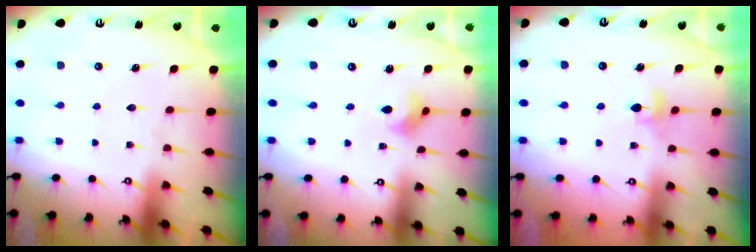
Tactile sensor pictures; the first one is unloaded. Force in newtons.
{"total": 3.2, "press": 3.1, "slide": 0.5}
{"total": 4.0, "press": 3.9, "slide": 0.6}